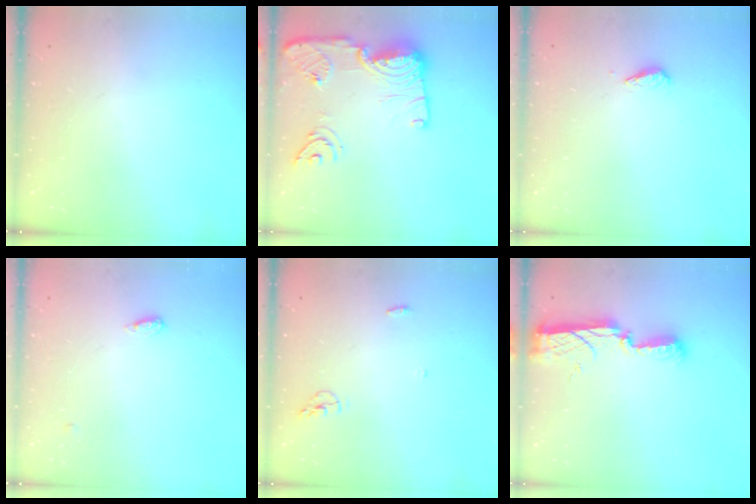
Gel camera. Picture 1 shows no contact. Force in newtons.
{"total": 18.1, "press": 18.0, "slide": 2.0}
{"total": 2.7, "press": 2.7, "slide": 0.6}
{"total": 3.6, "press": 3.5, "slide": 0.7}
{"total": 4.3, "press": 4.1, "slide": 1.0}
{"total": 9.0, "press": 8.9, "slide": 0.8}